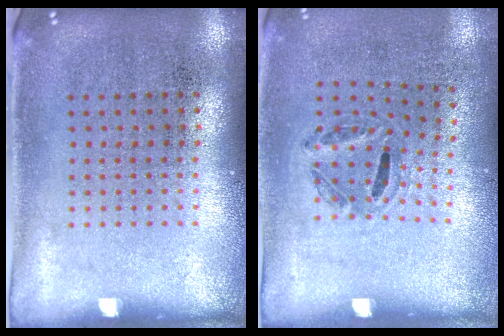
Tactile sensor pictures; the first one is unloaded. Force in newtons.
{"total": 1.1, "press": 0.6, "slide": 0.9}